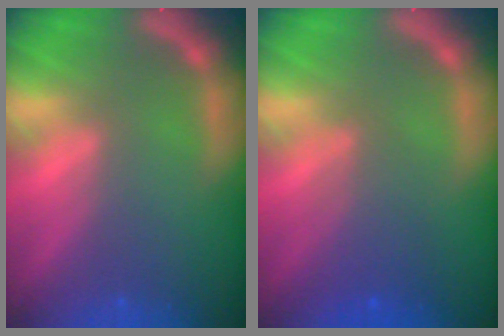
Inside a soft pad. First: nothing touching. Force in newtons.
{"total": 3.6}